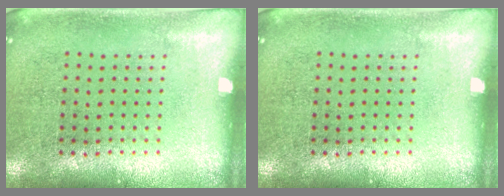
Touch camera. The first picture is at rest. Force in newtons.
{"total": 0.0}